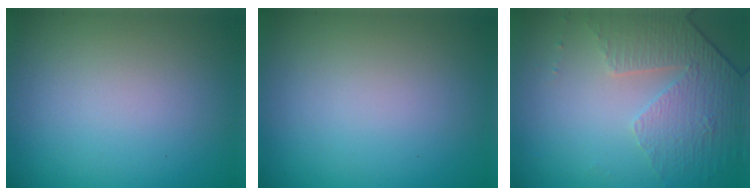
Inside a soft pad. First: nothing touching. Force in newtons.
{"total": 0.0}
{"total": 4.8, "press": 3.3, "slide": 3.5}